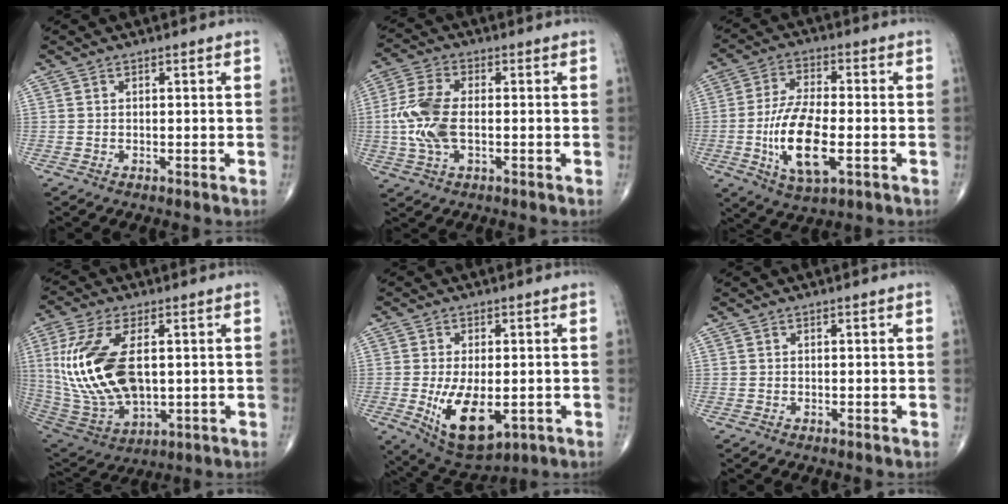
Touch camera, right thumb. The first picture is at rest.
{"total": 10.3, "force": [-0.7, 5.3, 8.7], "torque": [-0.202, 0.010, -0.016]}
{"total": 13.7, "force": [-3.2, 5.6, 12.1], "torque": [-0.233, 0.004, -0.055]}
{"total": 19.8, "force": [2.3, 10.4, 16.7], "torque": [-0.357, -0.016, 0.058]}
{"total": 11.7, "force": [-2.5, 6.0, 9.7], "torque": [-0.157, -0.016, -0.024]}
{"total": 0.0}